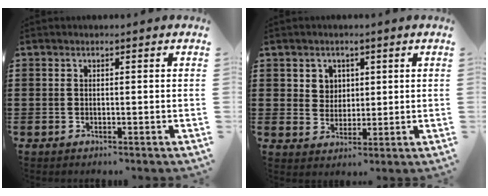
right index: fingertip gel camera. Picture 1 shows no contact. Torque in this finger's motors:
{"motor_torque": [0.04, -0.02, 0.04, 0.03]}